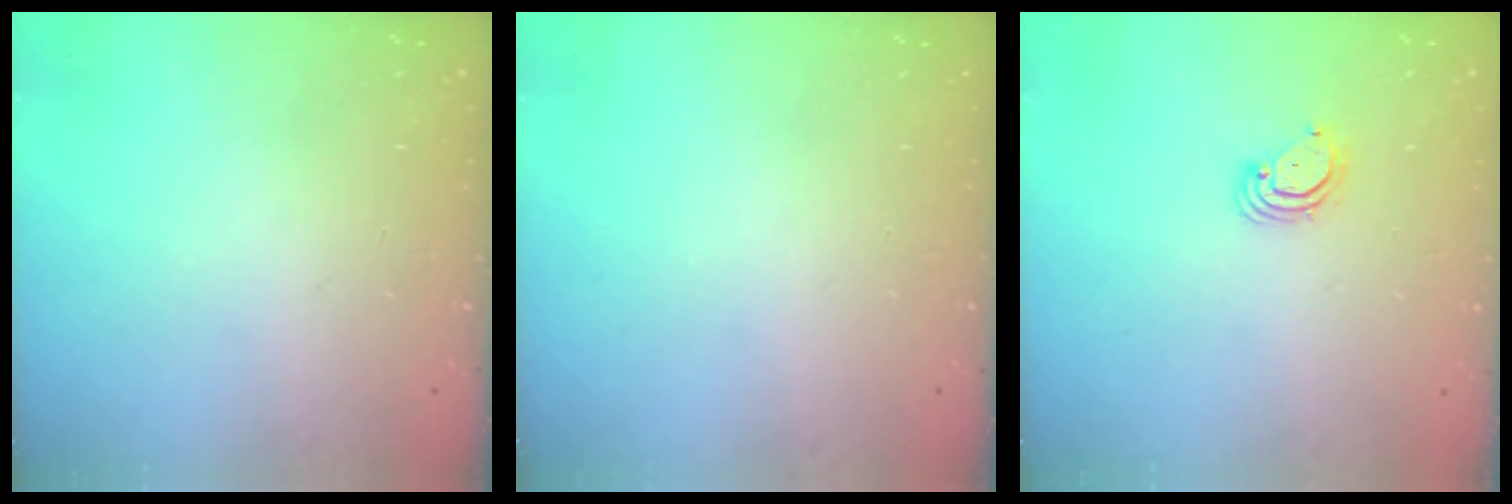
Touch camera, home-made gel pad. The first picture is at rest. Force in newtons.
{"total": 0.0}
{"total": 3.6, "press": 3.6, "slide": 0.3}